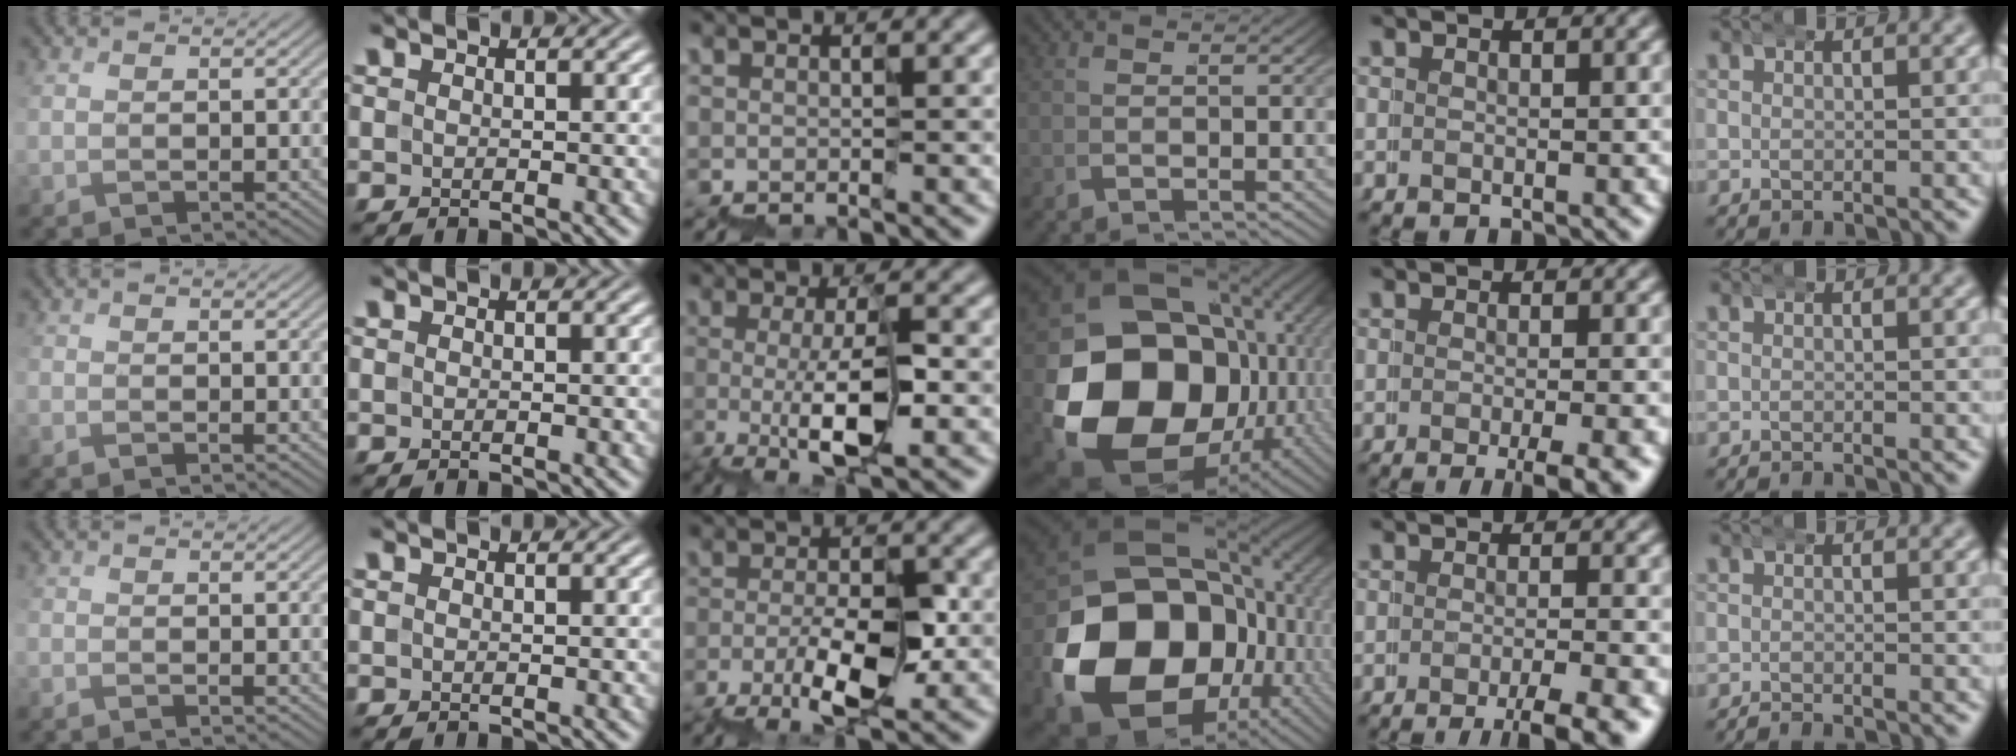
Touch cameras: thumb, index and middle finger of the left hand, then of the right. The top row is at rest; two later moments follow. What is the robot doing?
{"motion": "wrap", "object": "belt"}